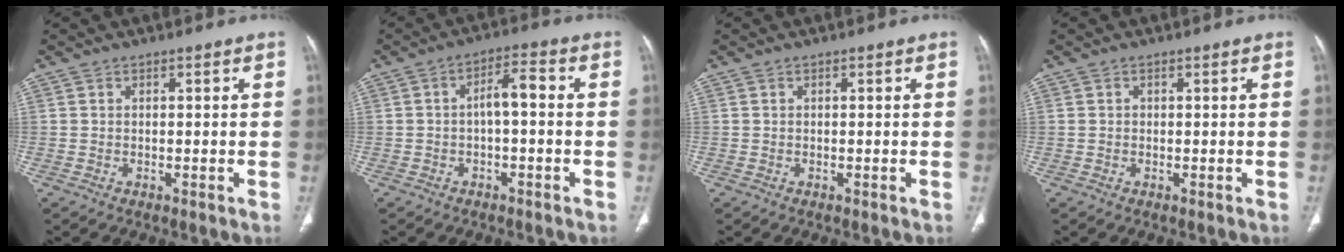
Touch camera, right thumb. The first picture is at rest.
{"total": 4.6, "force": [-0.5, 1.8, 4.2], "torque": [-0.068, 0.028, -0.014]}
{"total": 0.0}
{"total": 0.5, "force": [0.1, 0.4, 0.2], "torque": [-0.002, 0.006, 0.003]}